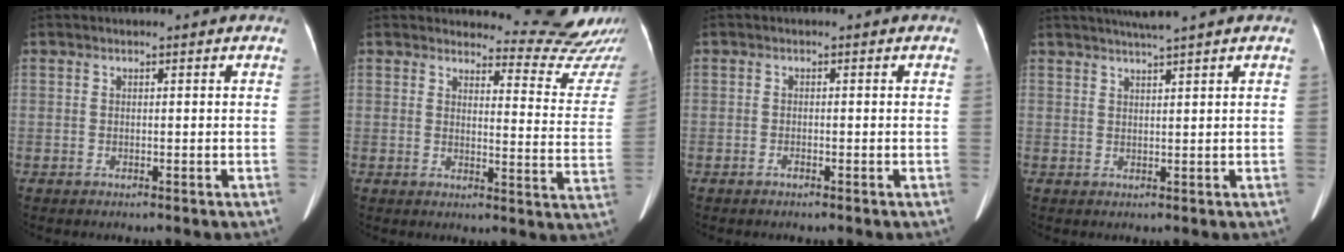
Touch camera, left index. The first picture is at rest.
{"total": 13.5, "force": [13.4, 1.2, 0.2], "torque": [0.024, -0.108, 0.125]}
{"total": 0.6, "force": [-0.5, 0.2, 0.3], "torque": [-0.008, -0.001, -0.006]}
{"total": 3.9, "force": [3.3, -1.0, 1.9], "torque": [-0.030, 0.010, 0.058]}